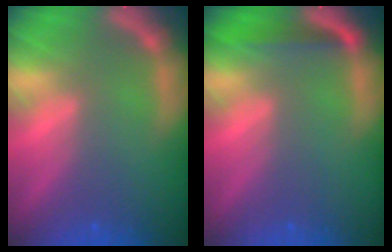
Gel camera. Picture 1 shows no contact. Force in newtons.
{"total": 2.5}